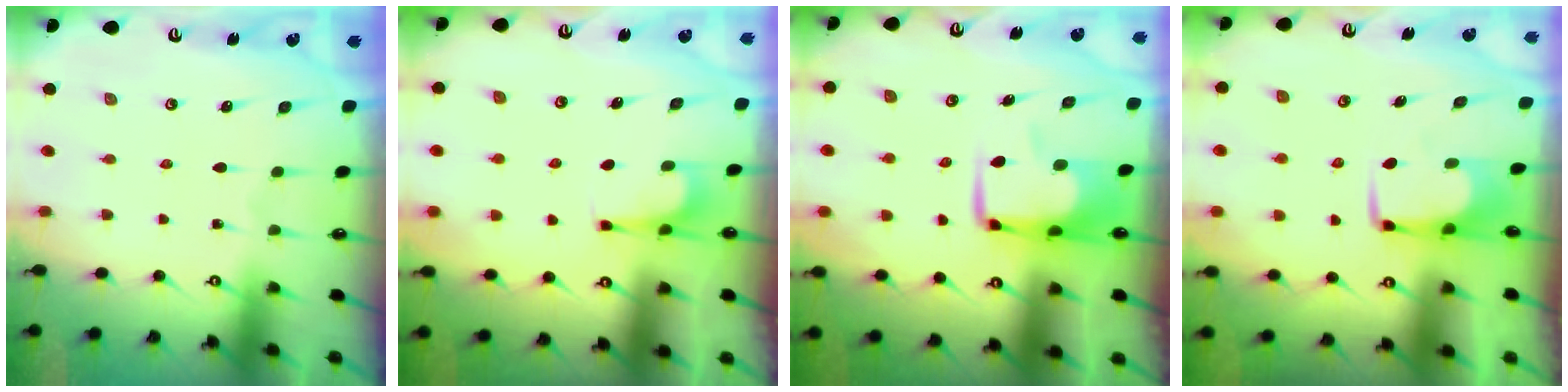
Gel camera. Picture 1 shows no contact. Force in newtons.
{"total": 4.1, "press": 4.1, "slide": 0.3}
{"total": 6.2, "press": 6.0, "slide": 1.2}
{"total": 1.6, "press": 1.4, "slide": 0.7}